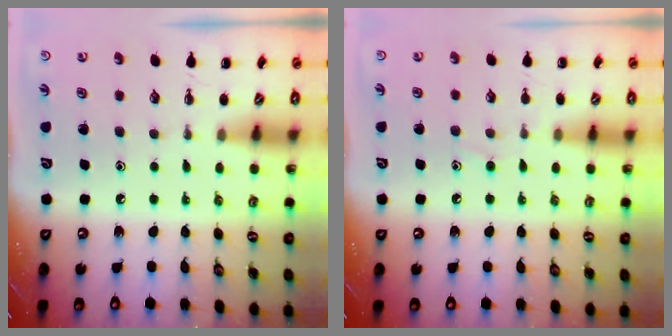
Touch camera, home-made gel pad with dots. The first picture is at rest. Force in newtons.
{"total": 7.2, "press": 6.8, "slide": 2.4}